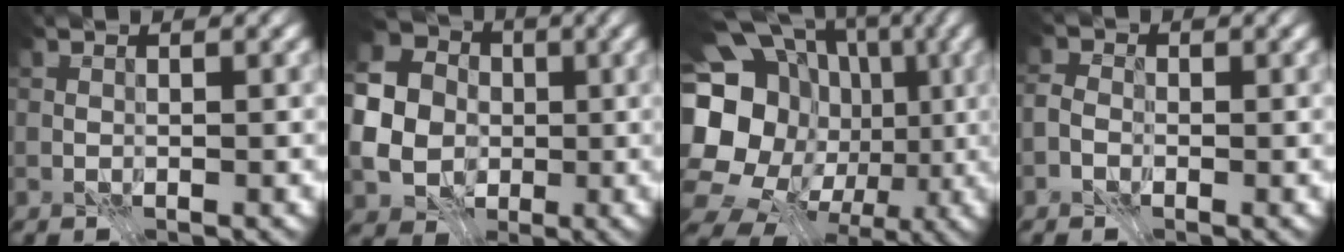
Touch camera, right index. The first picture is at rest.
{"total": 11.7, "force": [-0.9, 10.9, 4.1], "torque": [-0.134, -0.003, -0.036]}
{"total": 21.5, "force": [-2.5, 19.0, 9.7], "torque": [-0.205, 0.010, -0.071]}
{"total": 2.3, "force": [-1.0, 1.8, 1.0], "torque": [-0.002, 0.008, -0.032]}